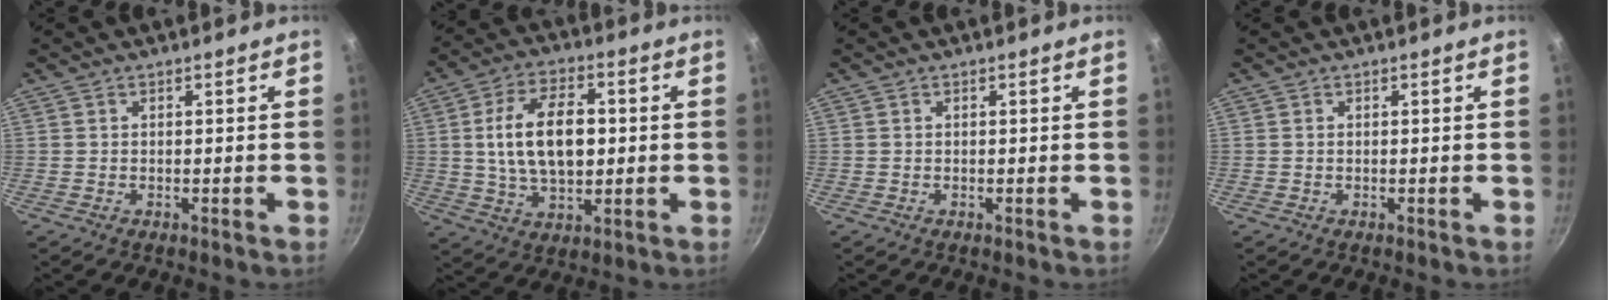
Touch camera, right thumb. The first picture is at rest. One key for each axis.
{"total": 14.3, "fx": 1.1, "fy": 8.2, "fz": 11.6, "tx": -0.184, "ty": 0.010, "tz": 0.020}
{"total": 0.0}
{"total": 0.0}